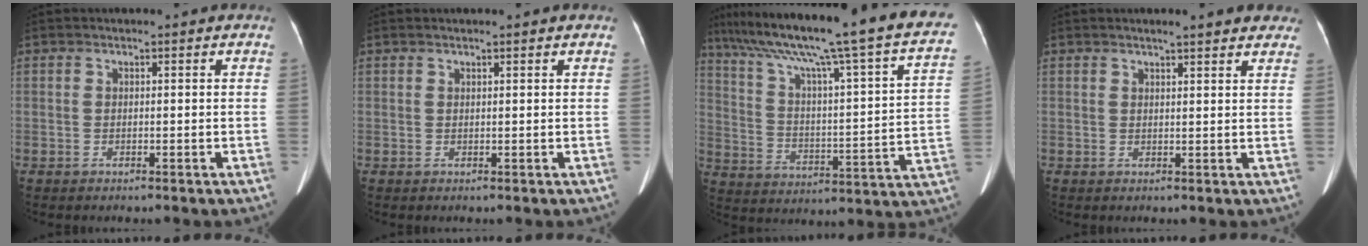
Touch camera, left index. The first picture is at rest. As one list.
[{"total": 1.4, "force": [1.1, -0.1, 0.8], "torque": [-0.010, 0.015, 0.021]}, {"total": 30.6, "force": [23.5, 1.6, 19.6], "torque": [-0.295, -0.021, 0.318]}, {"total": 7.1, "force": [6.0, 1.1, 3.6], "torque": [-0.035, 0.014, 0.063]}]